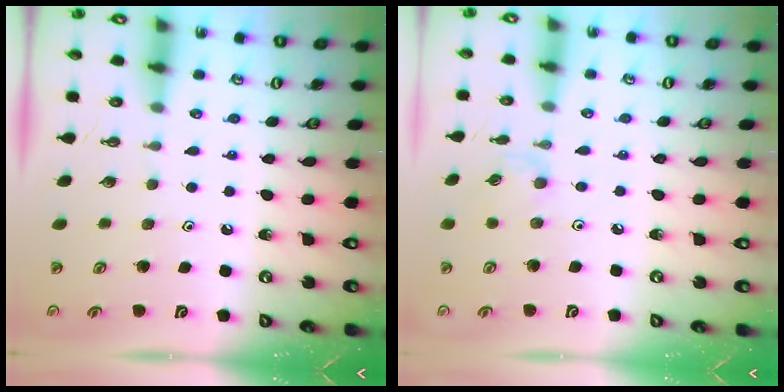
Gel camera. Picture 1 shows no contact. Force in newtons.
{"total": 2.4, "press": 2.4, "slide": 0.3}